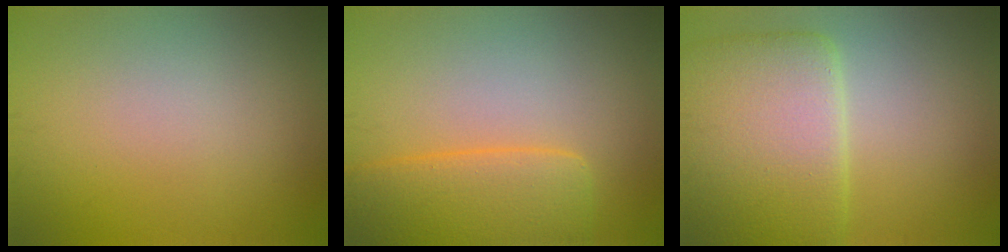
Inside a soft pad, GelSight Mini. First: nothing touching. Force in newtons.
{"total": 6.3, "press": 6.3, "slide": 0.6}
{"total": 10.1, "press": 10.1, "slide": 0.5}